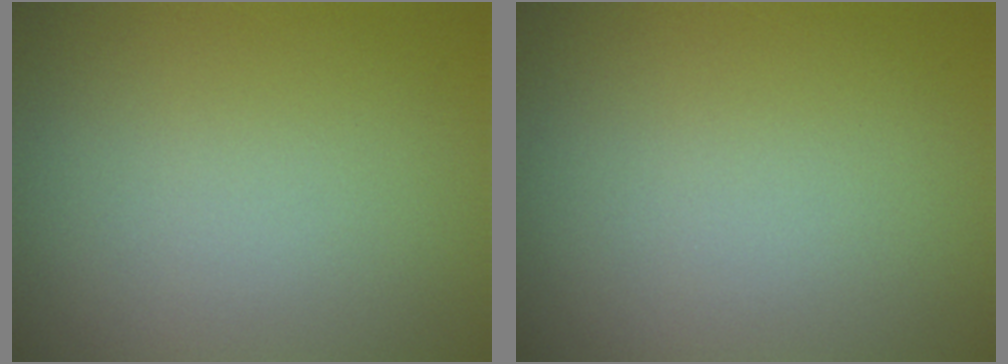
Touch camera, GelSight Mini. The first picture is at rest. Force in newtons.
{"total": 0.0}